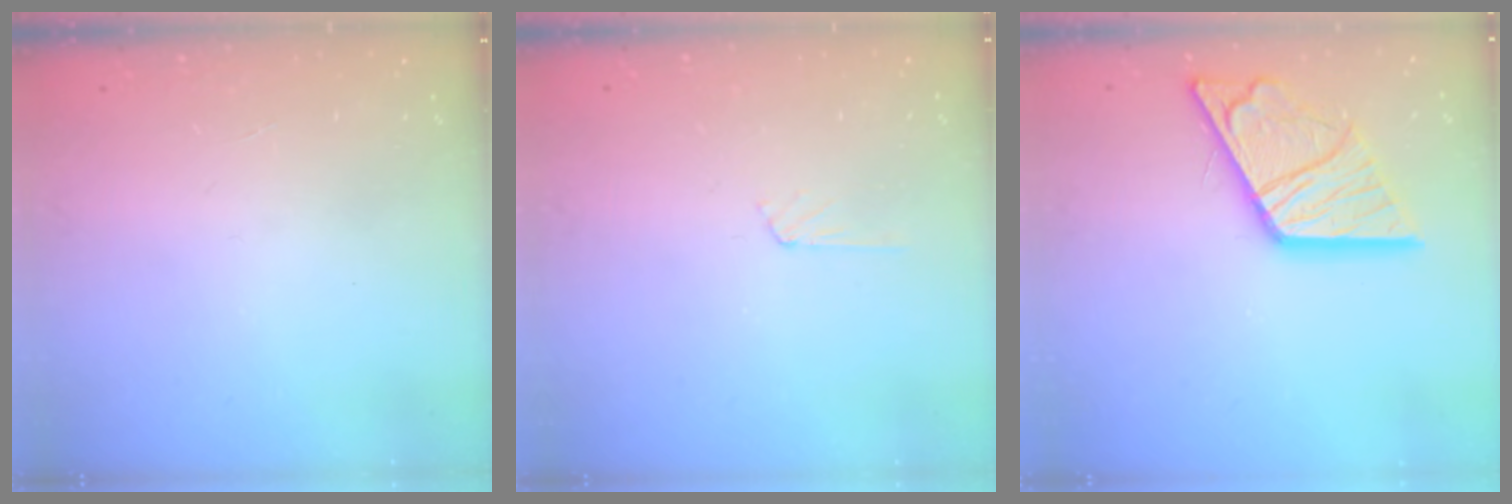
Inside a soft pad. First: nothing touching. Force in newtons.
{"total": 3.6, "press": 3.6, "slide": 0.4}
{"total": 18.5, "press": 18.4, "slide": 2.2}